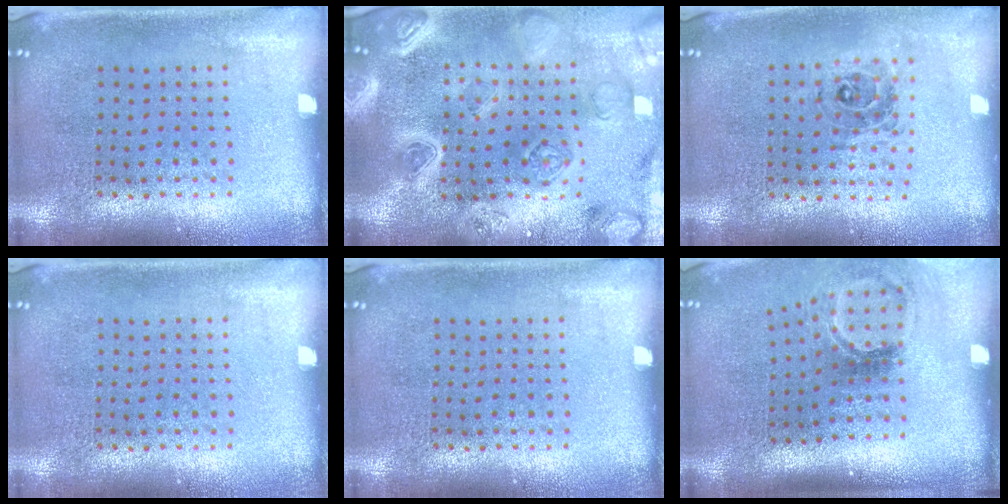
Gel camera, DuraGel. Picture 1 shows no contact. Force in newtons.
{"total": 4.6, "press": 4.0, "slide": 2.2}
{"total": 0.7, "press": 0.7, "slide": 0.1}
{"total": 0.0}
{"total": 0.0}
{"total": 1.9, "press": 1.2, "slide": 1.5}